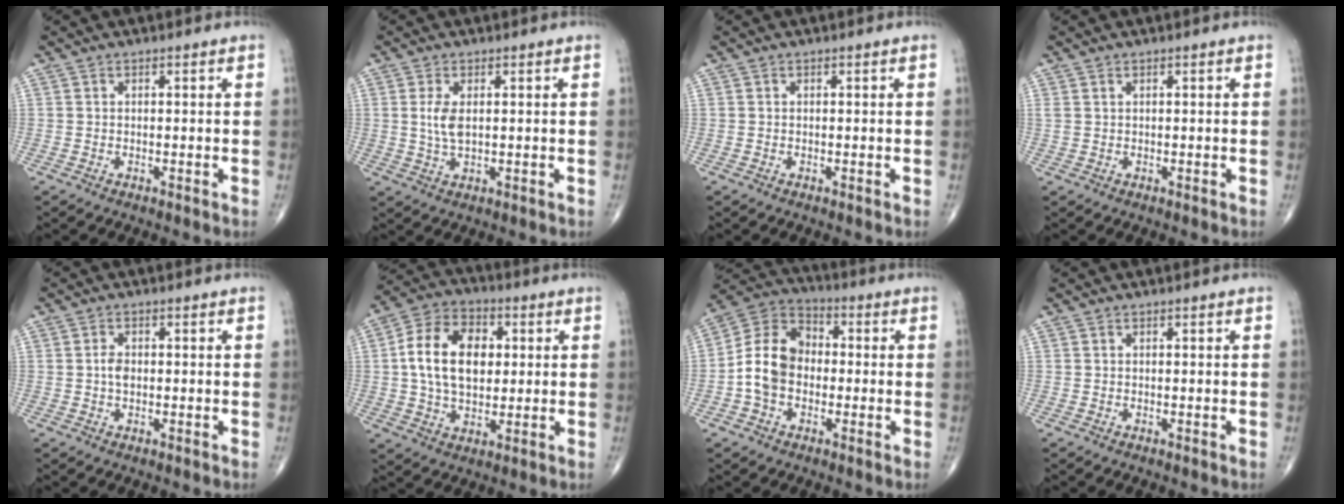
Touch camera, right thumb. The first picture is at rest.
{"total": 4.5, "force": [0.8, 2.2, 3.9], "torque": [-0.084, -0.005, 0.019]}
{"total": 0.0}
{"total": 1.0, "force": [0.6, 0.6, 0.5], "torque": [-0.010, 0.005, 0.014]}
{"total": 2.4, "force": [0.0, 1.6, 1.8], "torque": [-0.032, 0.003, -0.001]}
{"total": 15.1, "force": [2.0, 10.2, 11.0], "torque": [-0.172, 0.013, 0.030]}
{"total": 12.1, "force": [-1.5, 9.2, 7.8], "torque": [-0.130, 0.039, -0.038]}
{"total": 0.0}